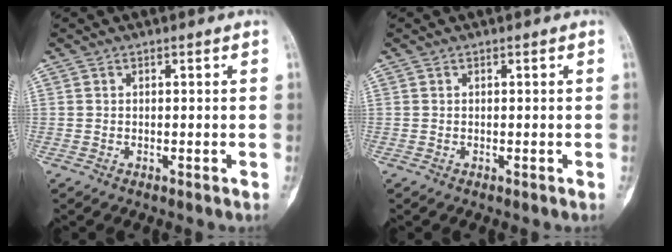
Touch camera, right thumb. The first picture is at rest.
{"total": 0.0}